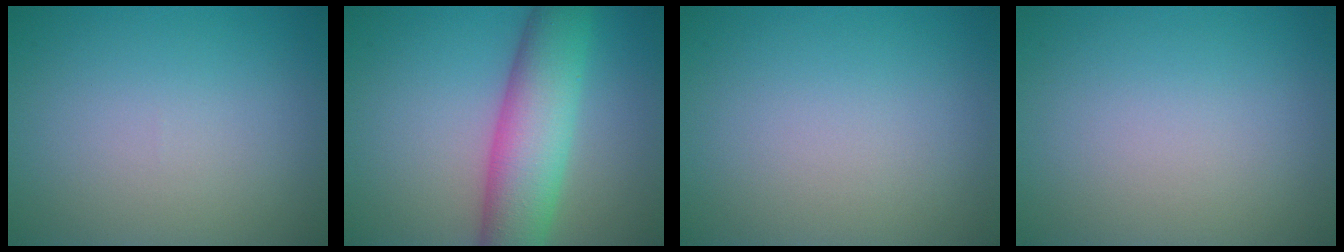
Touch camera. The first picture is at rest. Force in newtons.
{"total": 7.9, "press": 7.9, "slide": 0.2}
{"total": 0.0}
{"total": 0.0}